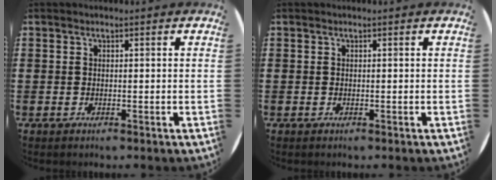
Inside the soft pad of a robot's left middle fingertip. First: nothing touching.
{"total": 0.0}